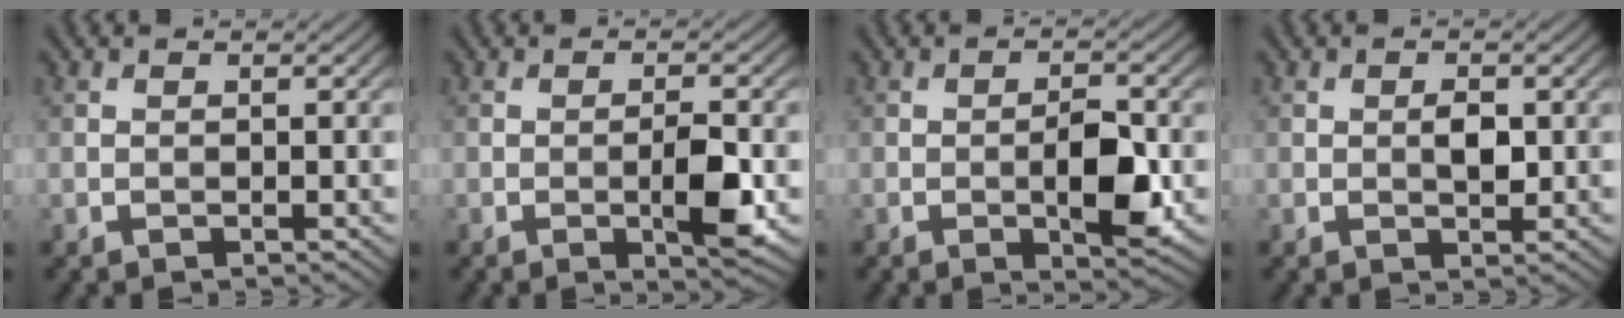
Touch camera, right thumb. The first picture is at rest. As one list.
[{"total": 4.5, "force": [-1.1, 1.0, 4.2], "torque": [-0.072, 0.000, -0.019]}, {"total": 5.5, "force": [-1.3, 1.9, 5.0], "torque": [-0.081, 0.002, -0.020]}, {"total": 2.0, "force": [0.1, 1.0, 1.8], "torque": [-0.029, -0.001, 0.001]}]